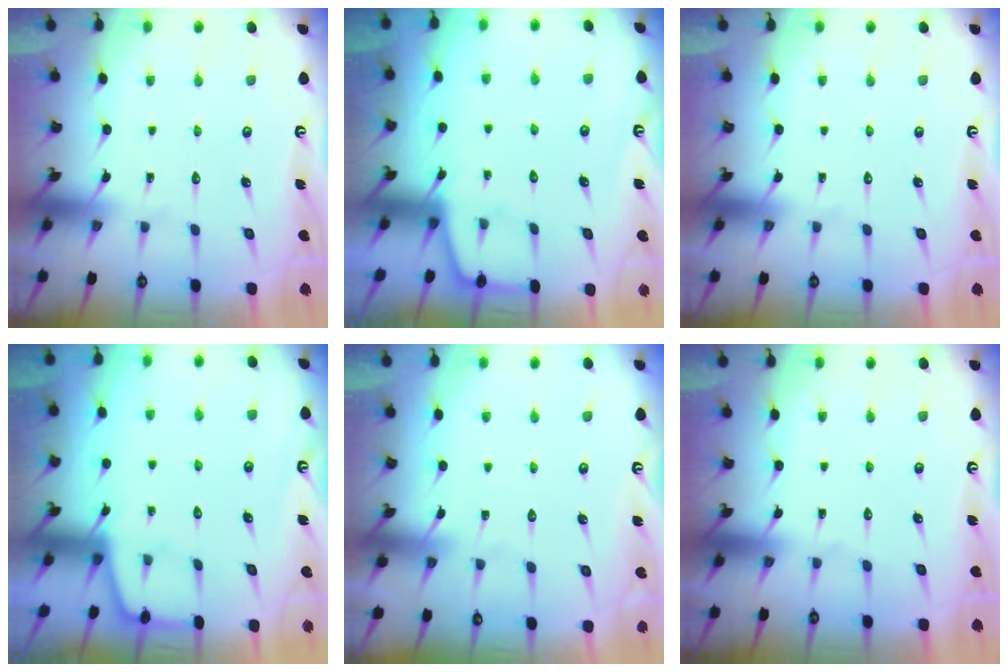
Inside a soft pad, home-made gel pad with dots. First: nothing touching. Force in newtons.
{"total": 2.3, "press": 2.3, "slide": 0.4}
{"total": 0.0}
{"total": 2.3, "press": 2.3, "slide": 0.4}
{"total": 2.0, "press": 2.0, "slide": 0.3}
{"total": 0.0}